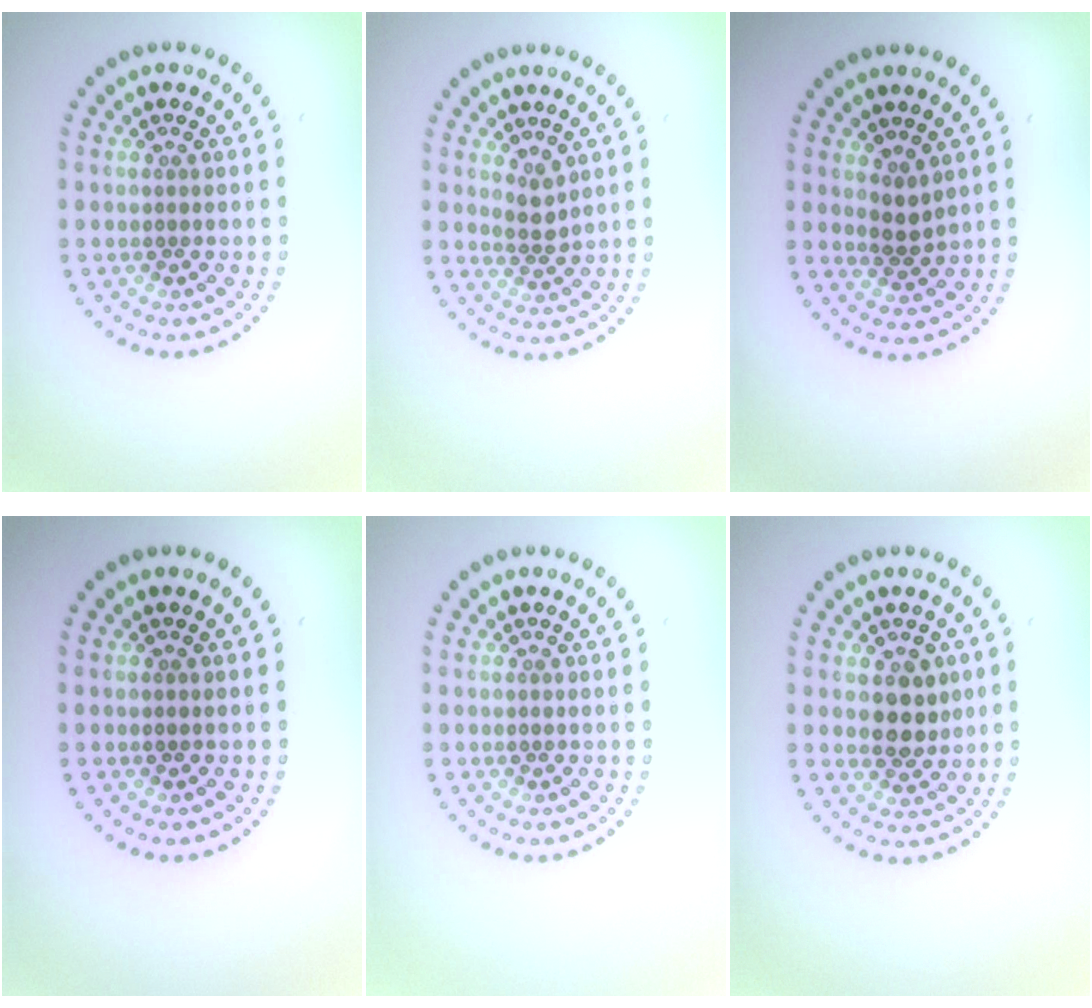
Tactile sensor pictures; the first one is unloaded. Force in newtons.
{"total": 1.5, "press": 1.2, "slide": 1.0}
{"total": 1.4, "press": 1.2, "slide": 0.7}
{"total": 0.0}
{"total": 0.0}
{"total": 3.2, "press": 3.1, "slide": 0.8}